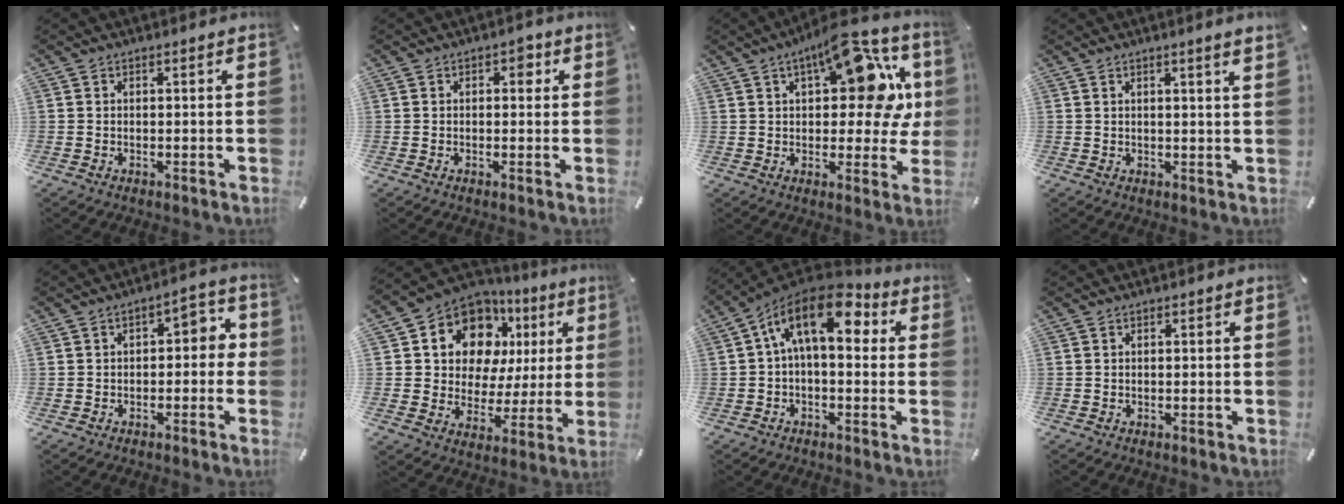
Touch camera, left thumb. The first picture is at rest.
{"total": 2.3, "force": [0.7, 1.7, 1.5], "torque": [0.000, -0.004, 0.002]}
{"total": 18.2, "force": [7.1, 8.7, 14.3], "torque": [-0.181, -0.039, 0.113]}
{"total": 2.4, "force": [1.6, -0.3, 1.8], "torque": [-0.034, -0.005, 0.028]}
{"total": 4.9, "force": [-0.5, 3.1, 3.7], "torque": [-0.050, 0.007, -0.021]}
{"total": 14.0, "force": [7.1, 10.6, 5.8], "torque": [-0.107, -0.041, 0.135]}
{"total": 16.0, "force": [5.0, 8.0, 13.0], "torque": [-0.238, -0.025, 0.079]}
{"total": 0.0}